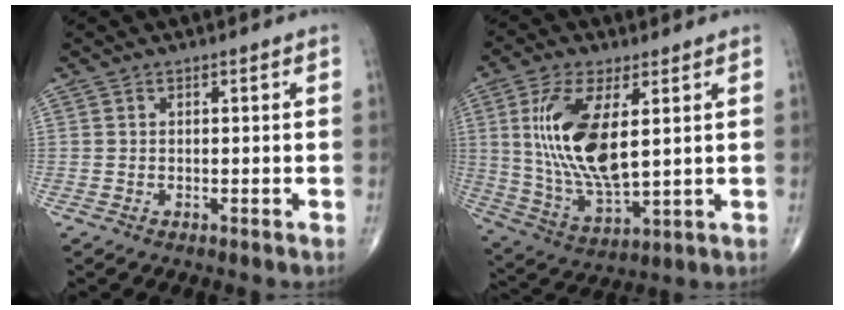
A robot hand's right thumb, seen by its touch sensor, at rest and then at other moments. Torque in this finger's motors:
{"motor_torque": [-0.58, 1.37, 1.67, 0.73, 0.55]}